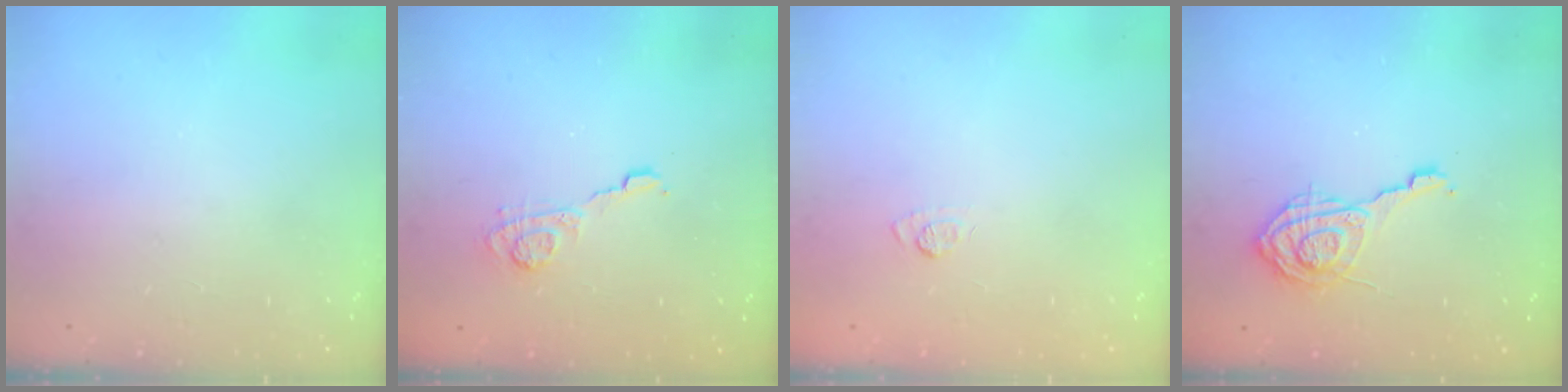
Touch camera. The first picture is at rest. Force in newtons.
{"total": 5.8, "press": 5.7, "slide": 0.8}
{"total": 7.5, "press": 7.3, "slide": 1.4}
{"total": 11.2, "press": 11.2, "slide": 1.3}